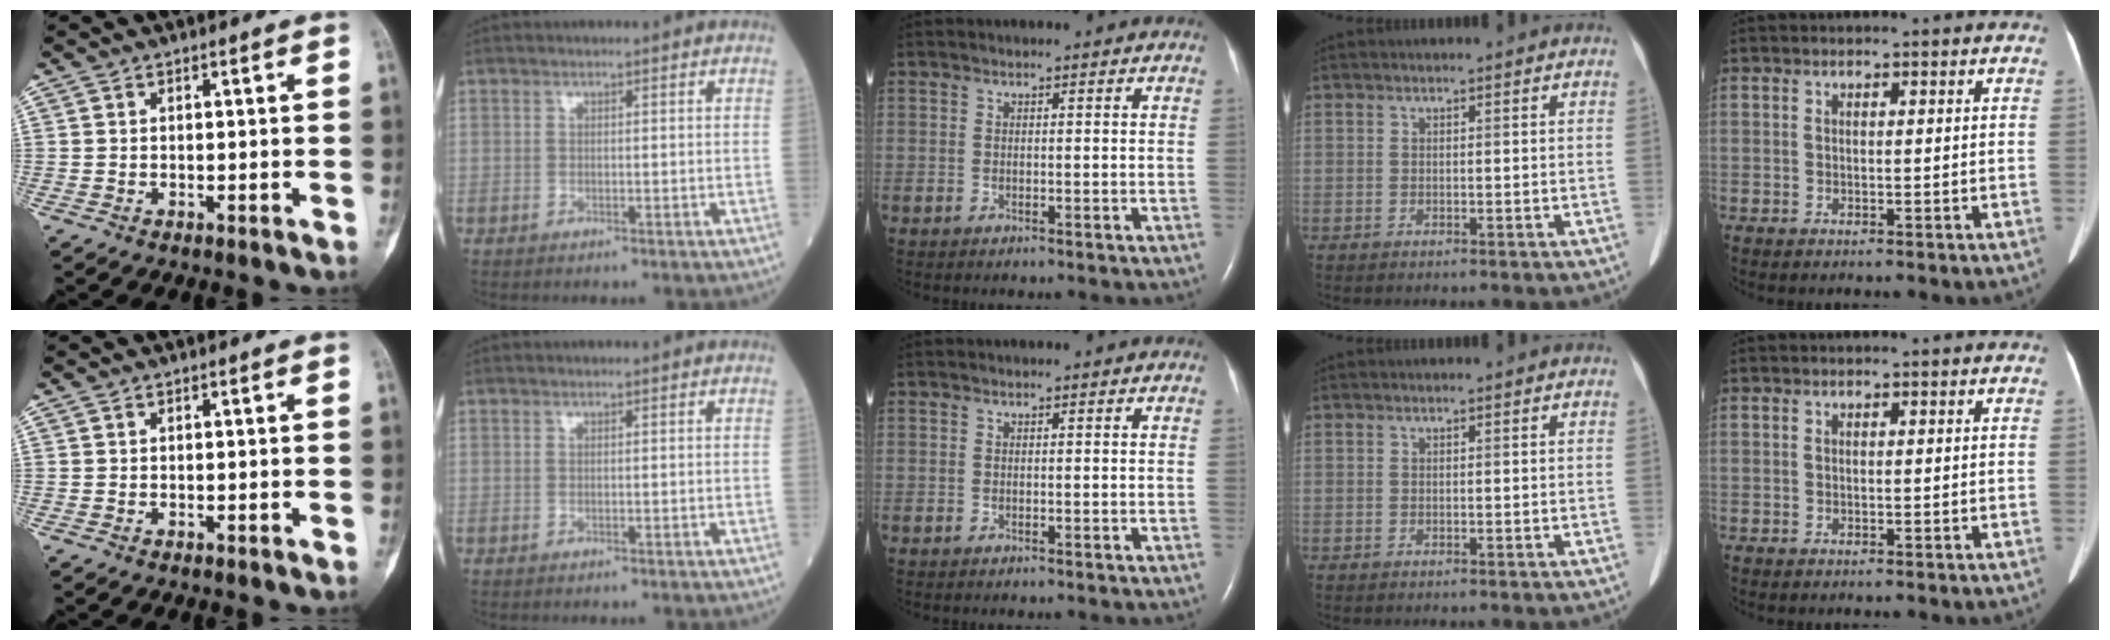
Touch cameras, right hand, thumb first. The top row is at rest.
{}